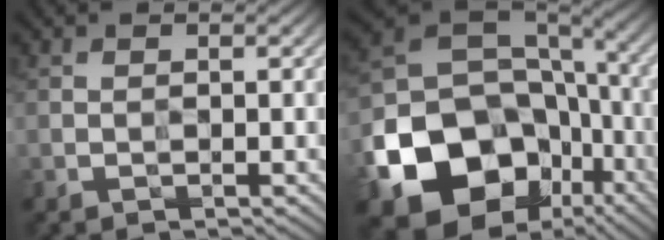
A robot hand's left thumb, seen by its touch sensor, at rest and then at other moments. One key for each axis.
{"total": 19.4, "fx": -7.5, "fy": 14.6, "fz": 10.3, "tx": -0.249, "ty": -0.031, "tz": -0.119}